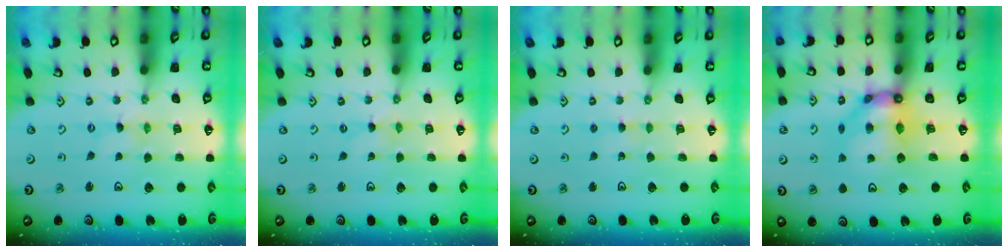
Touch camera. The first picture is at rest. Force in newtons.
{"total": 0.0}
{"total": 3.0, "press": 3.0, "slide": 0.3}
{"total": 10.1, "press": 10.1, "slide": 1.2}